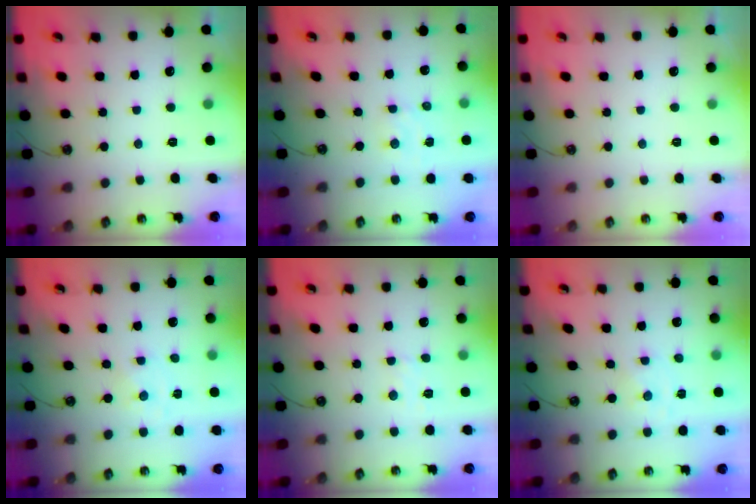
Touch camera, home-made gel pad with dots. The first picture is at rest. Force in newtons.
{"total": 1.5, "press": 1.5, "slide": 0.3}
{"total": 0.0}
{"total": 0.0}
{"total": 6.3, "press": 6.3, "slide": 0.6}
{"total": 0.0}